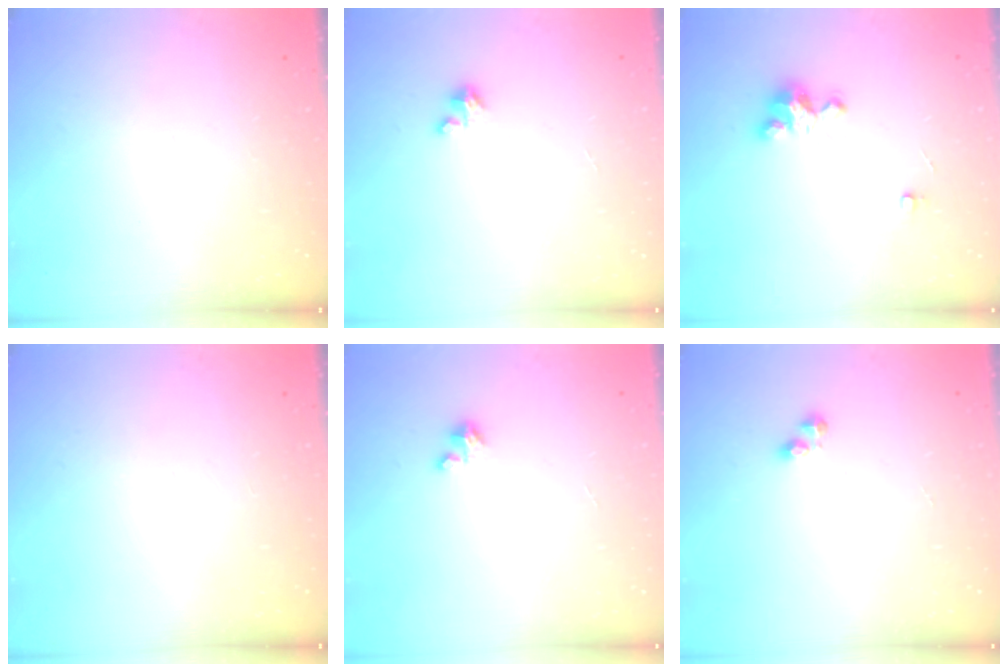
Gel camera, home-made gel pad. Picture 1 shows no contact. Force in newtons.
{"total": 2.6, "press": 2.6, "slide": 0.2}
{"total": 6.0, "press": 6.0, "slide": 0.2}
{"total": 0.0}
{"total": 2.6, "press": 2.6, "slide": 0.2}
{"total": 2.9, "press": 2.9, "slide": 0.4}